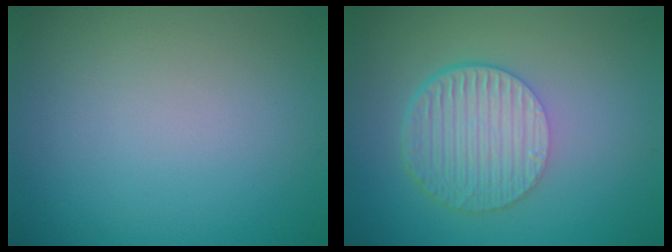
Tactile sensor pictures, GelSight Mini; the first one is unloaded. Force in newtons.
{"total": 6.1, "press": 4.1, "slide": 4.5}